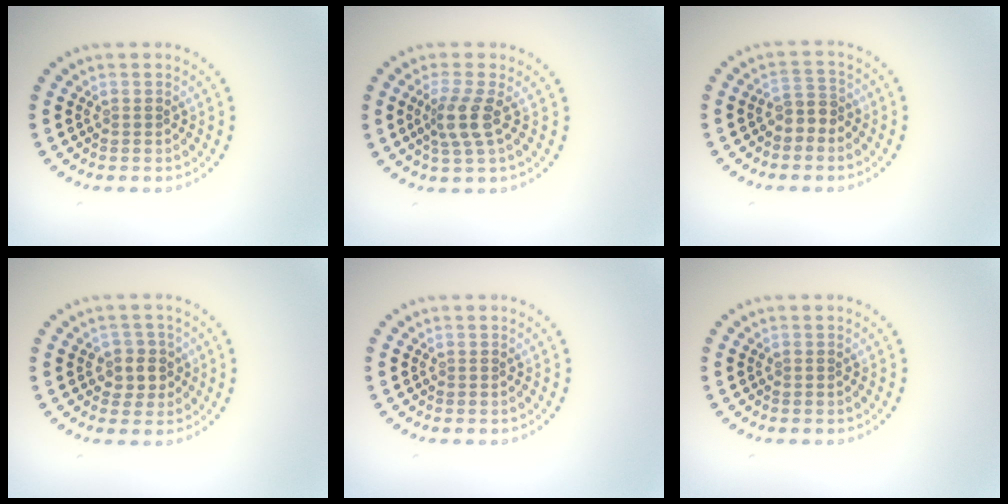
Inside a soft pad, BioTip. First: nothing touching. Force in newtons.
{"total": 2.8, "press": 2.1, "slide": 1.8}
{"total": 1.9, "press": 1.6, "slide": 1.0}
{"total": 2.4, "press": 2.1, "slide": 1.2}
{"total": 0.0}
{"total": 0.0}